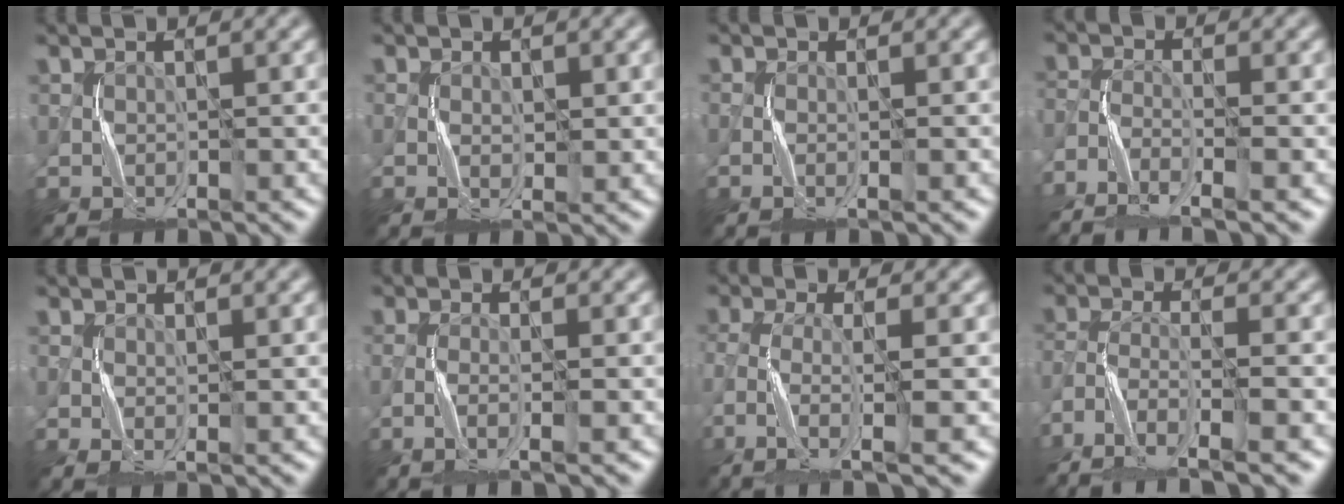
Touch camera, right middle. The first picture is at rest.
{"total": 1.0, "force": [-0.1, 0.4, 0.9], "torque": [-0.014, 0.000, -0.003]}
{"total": 0.9, "force": [-0.7, -0.3, 0.4], "torque": [-0.008, 0.001, -0.017]}
{"total": 4.5, "force": [-3.9, 0.5, 2.3], "torque": [-0.047, -0.008, -0.087]}
{"total": 1.0, "force": [-0.2, 0.3, 0.9], "torque": [-0.021, -0.002, -0.003]}
{"total": 2.0, "force": [-1.3, 0.1, 1.5], "torque": [-0.028, 0.001, -0.032]}
{"total": 5.5, "force": [-3.2, 0.9, 4.4], "torque": [-0.081, -0.007, -0.074]}
{"total": 7.3, "force": [-5.8, 1.3, 4.3], "torque": [-0.073, 0.001, -0.112]}